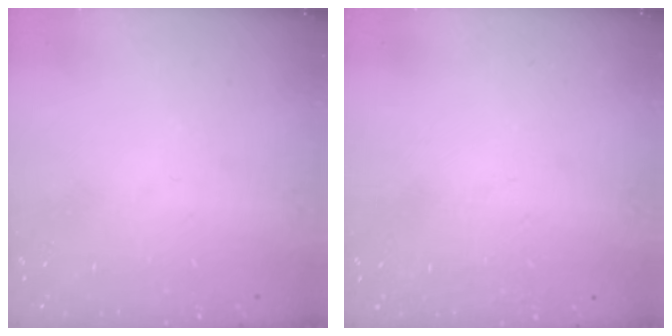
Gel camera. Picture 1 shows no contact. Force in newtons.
{"total": 1.4, "press": 1.3, "slide": 0.2}